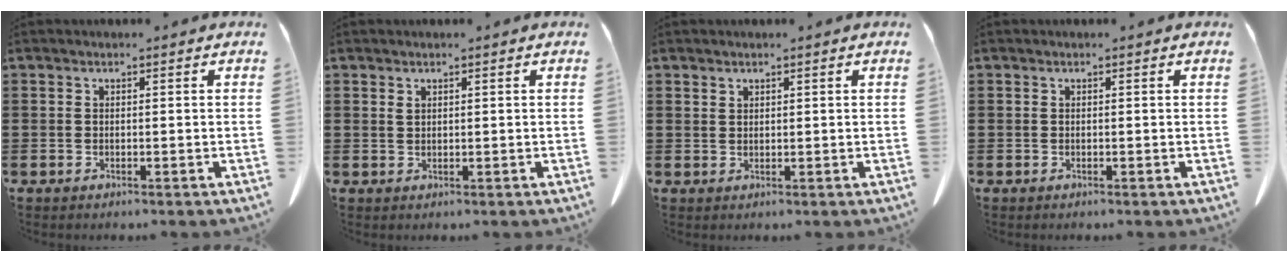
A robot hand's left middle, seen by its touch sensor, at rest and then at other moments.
{"total": 0.8, "force": [0.5, 0.3, 0.4], "torque": [-0.011, 0.001, 0.010]}
{"total": 1.2, "force": [1.2, 0.4, 0.1], "torque": [-0.005, 0.000, 0.023]}
{"total": 0.0}